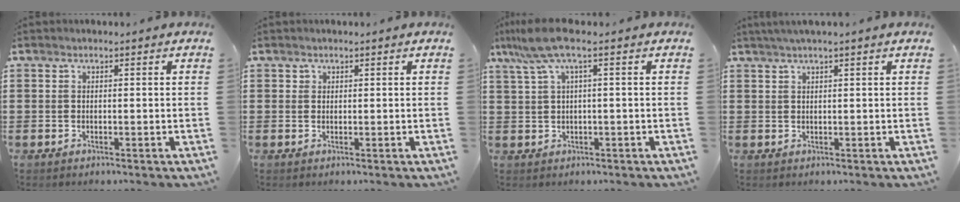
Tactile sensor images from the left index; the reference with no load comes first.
{"total": 0.7, "force": [0.4, 0.6, 0.1], "torque": [-0.003, 0.004, 0.008]}
{"total": 6.0, "force": [1.7, 0.5, 5.7], "torque": [-0.133, -0.011, 0.025]}
{"total": 1.6, "force": [1.1, -0.2, 1.2], "torque": [-0.022, 0.000, 0.020]}